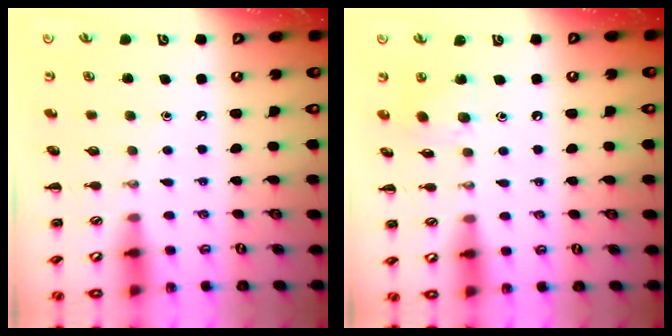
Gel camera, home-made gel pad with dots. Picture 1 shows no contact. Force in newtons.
{"total": 7.0, "press": 6.9, "slide": 0.6}